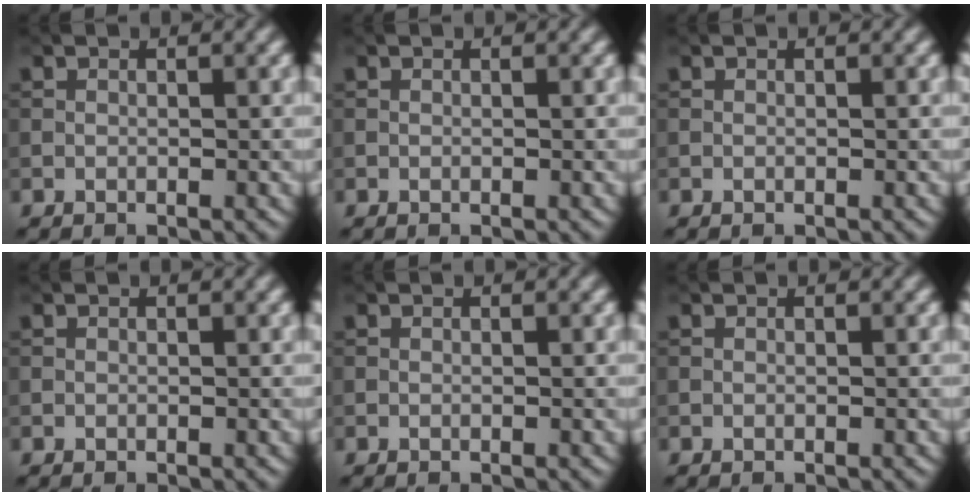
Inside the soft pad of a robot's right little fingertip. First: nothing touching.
{"total": 0.0}
{"total": 0.0}
{"total": 0.0}
{"total": 0.0}
{"total": 0.0}